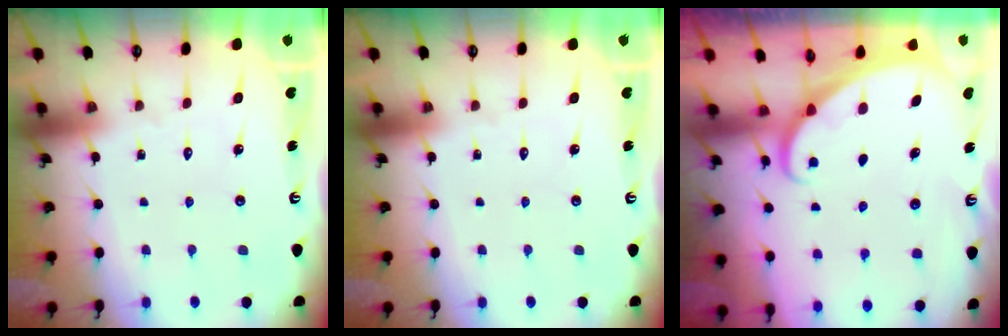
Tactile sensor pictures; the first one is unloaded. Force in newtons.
{"total": 0.0}
{"total": 1.6, "press": 1.5, "slide": 0.1}